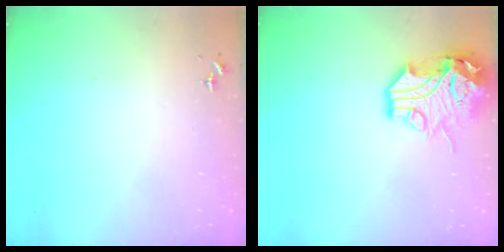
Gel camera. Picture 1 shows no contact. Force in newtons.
{"total": 15.4, "press": 15.3, "slide": 2.0}